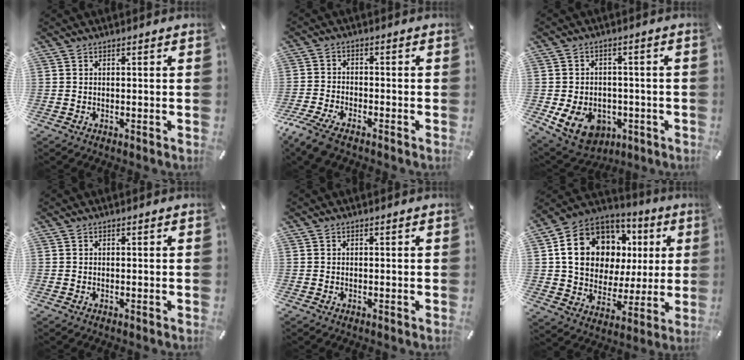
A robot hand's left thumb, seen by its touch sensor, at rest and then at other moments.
{"total": 5.8, "force": [-4.5, 2.0, 3.1], "torque": [-0.088, 0.002, -0.091]}
{"total": 10.8, "force": [-4.0, 8.3, 5.8], "torque": [-0.118, 0.018, -0.068]}
{"total": 0.0}
{"total": 0.0}
{"total": 17.0, "force": [5.0, 13.7, 8.8], "torque": [-0.163, -0.028, 0.099]}